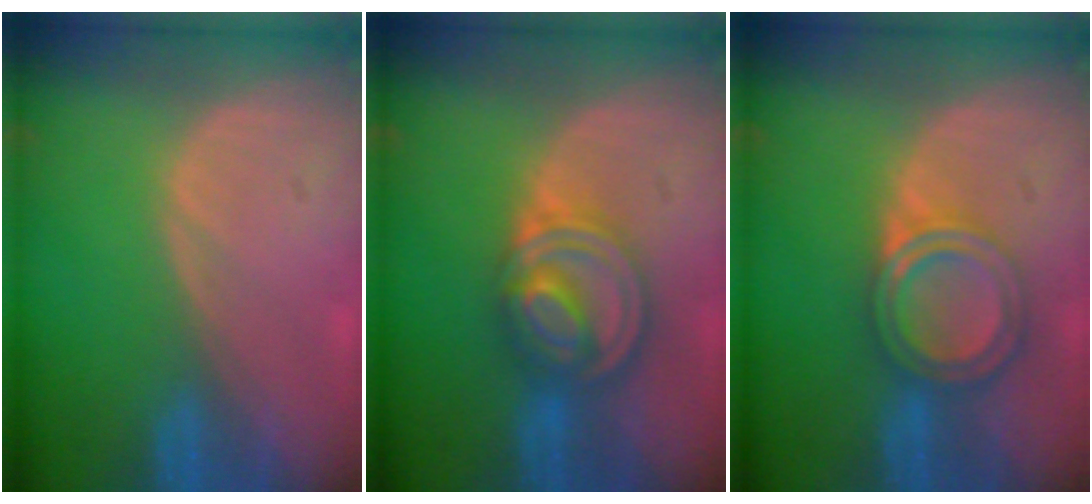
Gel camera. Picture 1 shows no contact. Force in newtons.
{"total": 8.0, "press": 6.9, "slide": 3.9}
{"total": 5.9, "press": 5.4, "slide": 2.5}